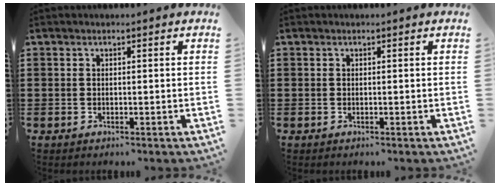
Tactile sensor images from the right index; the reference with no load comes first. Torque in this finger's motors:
{"motor_torque": [0.00, 0.00, 0.00, 0.00]}